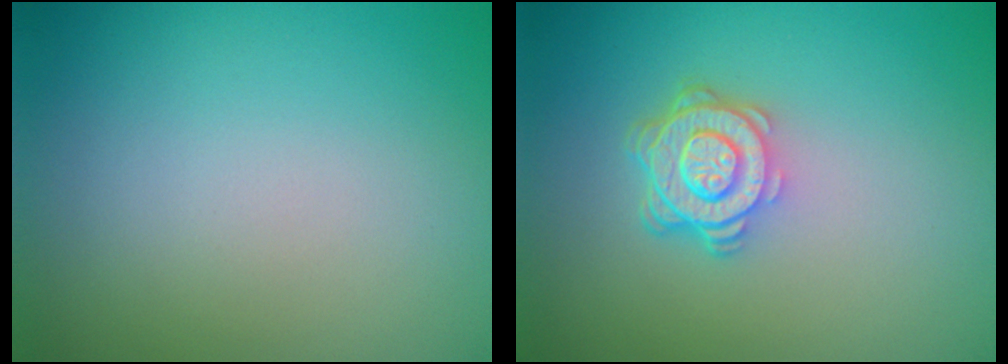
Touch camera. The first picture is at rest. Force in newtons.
{"total": 4.3, "press": 3.2, "slide": 2.9}